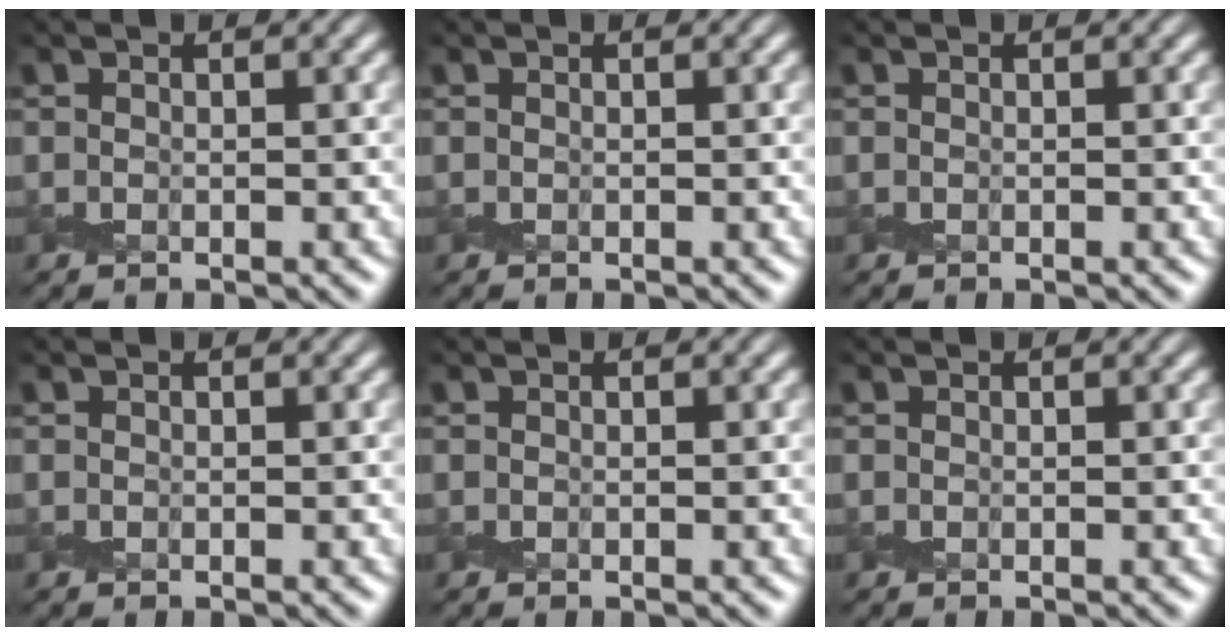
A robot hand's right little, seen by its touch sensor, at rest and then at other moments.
{"total": 0.0}
{"total": 0.0}
{"total": 0.0}
{"total": 0.0}
{"total": 0.0}